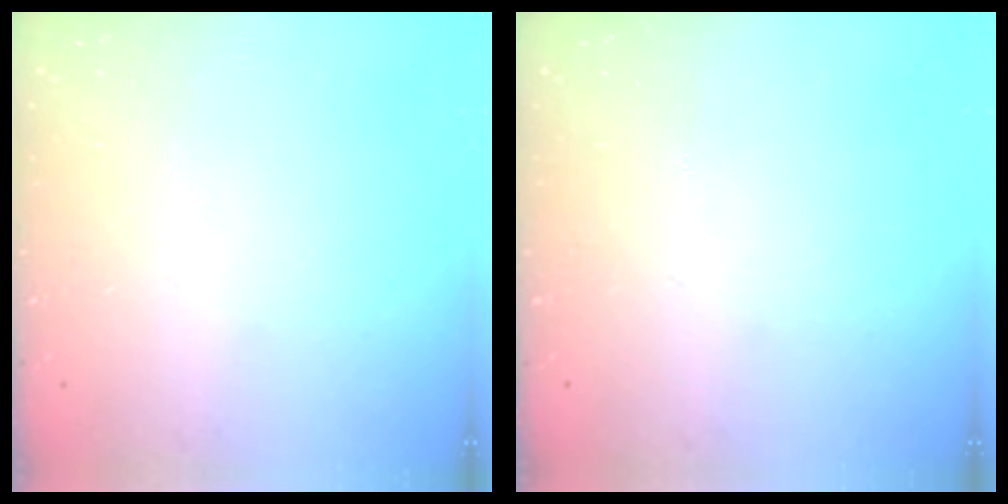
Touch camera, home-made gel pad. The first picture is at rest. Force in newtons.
{"total": 0.0}